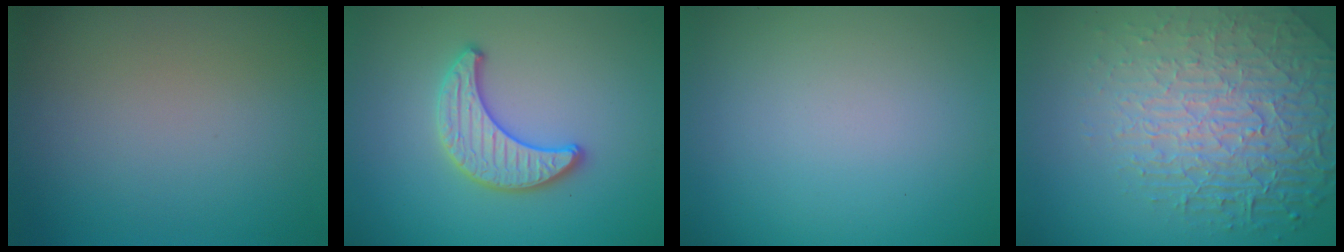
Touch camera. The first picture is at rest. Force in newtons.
{"total": 2.7, "press": 2.7, "slide": 0.1}
{"total": 0.0}
{"total": 8.3, "press": 5.7, "slide": 6.1}